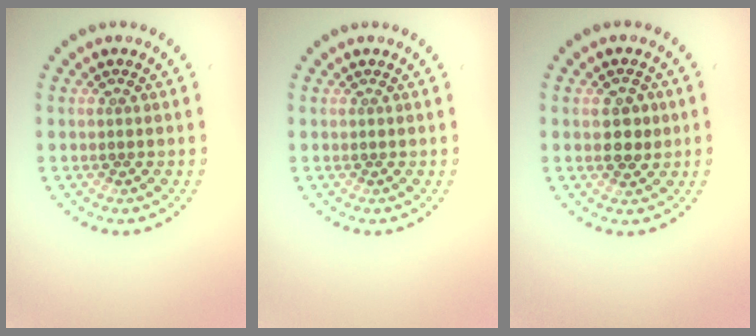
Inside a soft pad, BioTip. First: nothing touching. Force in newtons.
{"total": 0.0}
{"total": 2.3, "press": 2.3, "slide": 0.4}